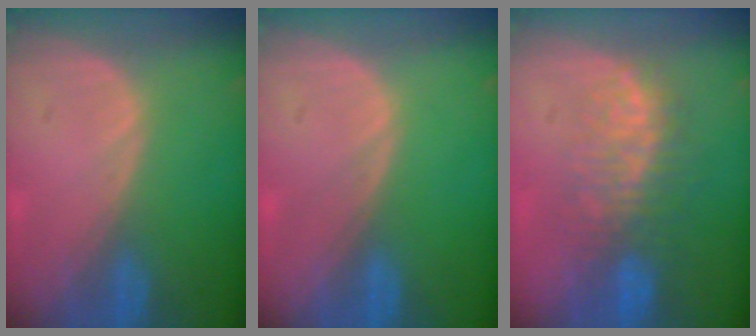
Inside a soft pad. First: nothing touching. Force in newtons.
{"total": 0.0}
{"total": 8.3, "press": 7.6, "slide": 3.4}